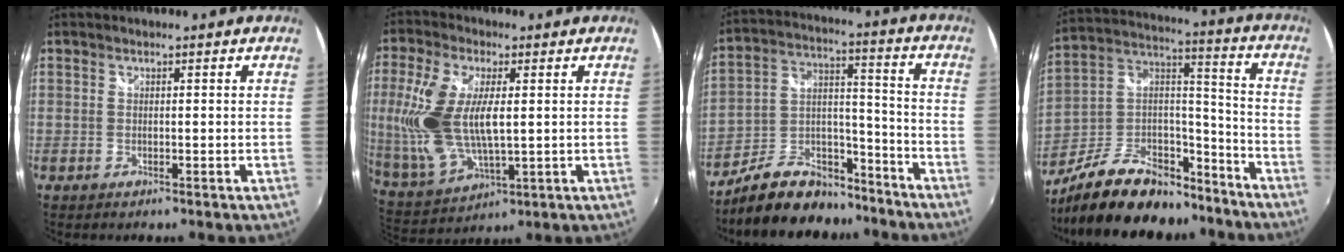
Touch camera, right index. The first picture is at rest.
{"total": 16.0, "force": [2.0, 7.3, 14.1], "torque": [-0.297, -0.001, 0.052]}
{"total": 15.5, "force": [-11.8, 7.7, 6.3], "torque": [-0.128, 0.042, -0.184]}
{"total": 21.4, "force": [-15.7, 10.3, 10.4], "torque": [-0.212, 0.047, -0.240]}